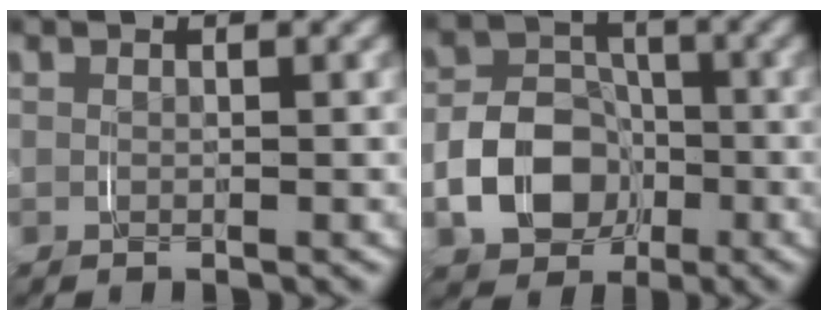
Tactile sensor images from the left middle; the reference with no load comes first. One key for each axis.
{"total": 7.2, "fx": -2.6, "fy": 6.1, "fz": 2.9, "tx": -0.046, "ty": -0.015, "tz": -0.048}